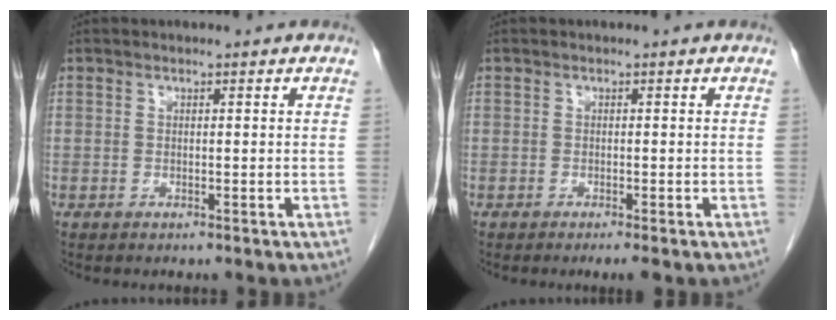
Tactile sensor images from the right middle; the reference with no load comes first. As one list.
[{"total": 1.4, "force": [-1.0, 0.1, 1.0], "torque": [-0.016, -0.006, -0.015]}]